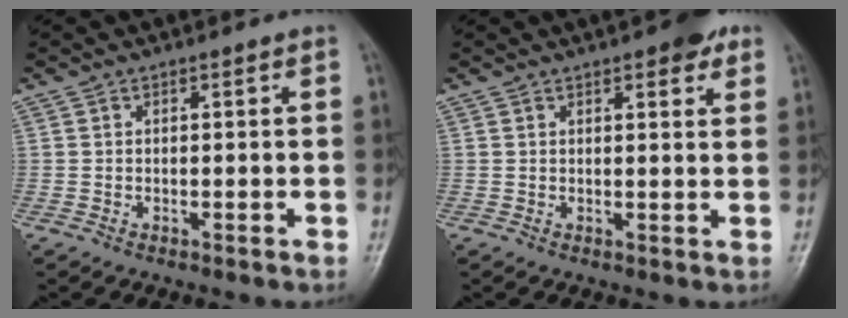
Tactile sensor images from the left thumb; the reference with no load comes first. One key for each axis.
{"total": 5.6, "fx": 3.3, "fy": 2.0, "fz": 4.1, "tx": -0.039, "ty": -0.009, "tz": 0.035}